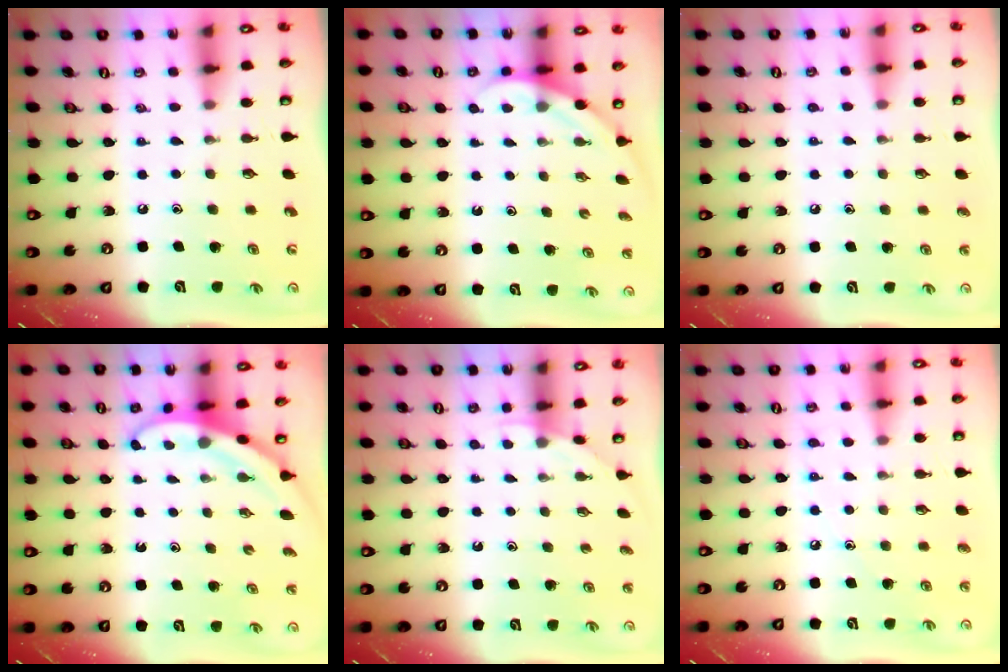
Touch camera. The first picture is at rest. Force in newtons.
{"total": 3.4, "press": 3.4, "slide": 0.1}
{"total": 3.1, "press": 3.1, "slide": 0.3}
{"total": 3.3, "press": 3.3, "slide": 0.1}
{"total": 2.5, "press": 2.5, "slide": 0.2}
{"total": 4.6, "press": 4.5, "slide": 0.5}